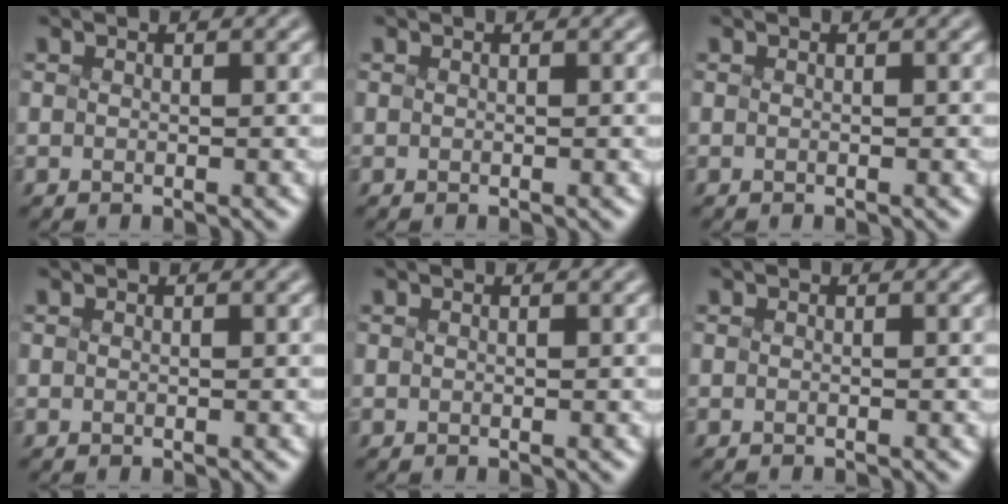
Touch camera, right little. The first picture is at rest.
{"total": 0.0}
{"total": 0.0}
{"total": 0.0}
{"total": 0.0}
{"total": 0.6, "force": [-0.6, -0.1, 0.1], "torque": [-0.002, -0.002, -0.007]}